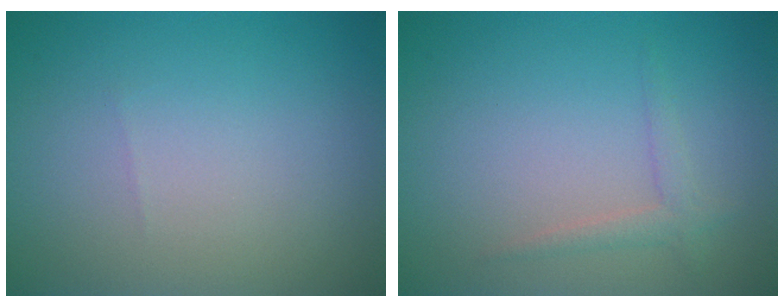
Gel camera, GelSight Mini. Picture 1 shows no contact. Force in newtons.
{"total": 1.4, "press": 1.4, "slide": 0.1}